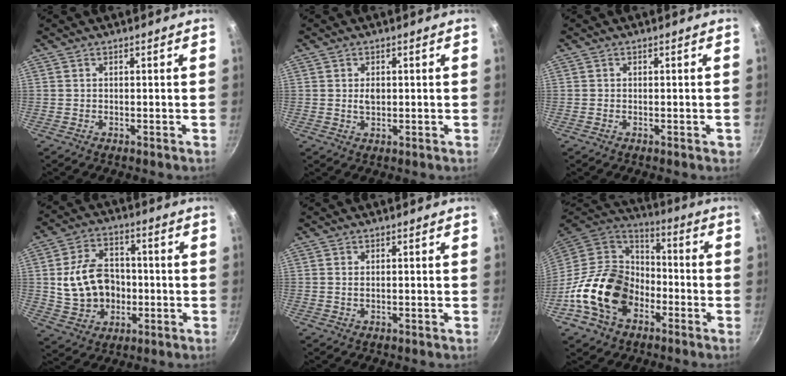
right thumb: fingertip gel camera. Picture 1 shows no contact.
{"total": 2.2, "force": [0.2, 1.4, 1.6], "torque": [-0.018, 0.000, 0.006]}
{"total": 0.8, "force": [-0.4, 0.4, 0.6], "torque": [-0.005, 0.003, -0.006]}
{"total": 13.9, "force": [-0.5, 10.7, 9.0], "torque": [-0.142, 0.020, 0.004]}
{"total": 0.8, "force": [0.2, 0.5, 0.6], "torque": [-0.012, 0.000, 0.003]}
{"total": 20.3, "force": [-7.2, 14.8, 11.9], "torque": [-0.193, 0.053, -0.143]}